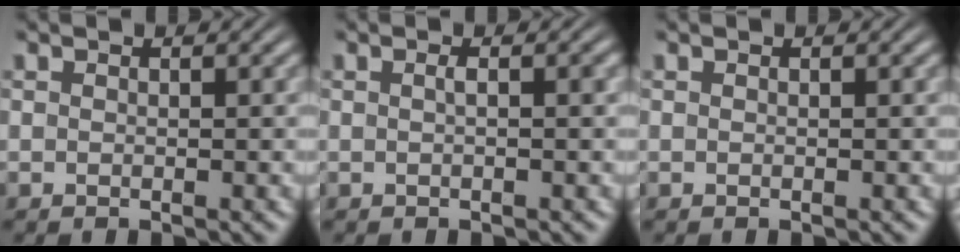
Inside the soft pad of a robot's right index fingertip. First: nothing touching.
{"total": 0.7, "force": [-0.2, -0.1, 0.7], "torque": [-0.008, 0.002, -0.003]}
{"total": 0.0}